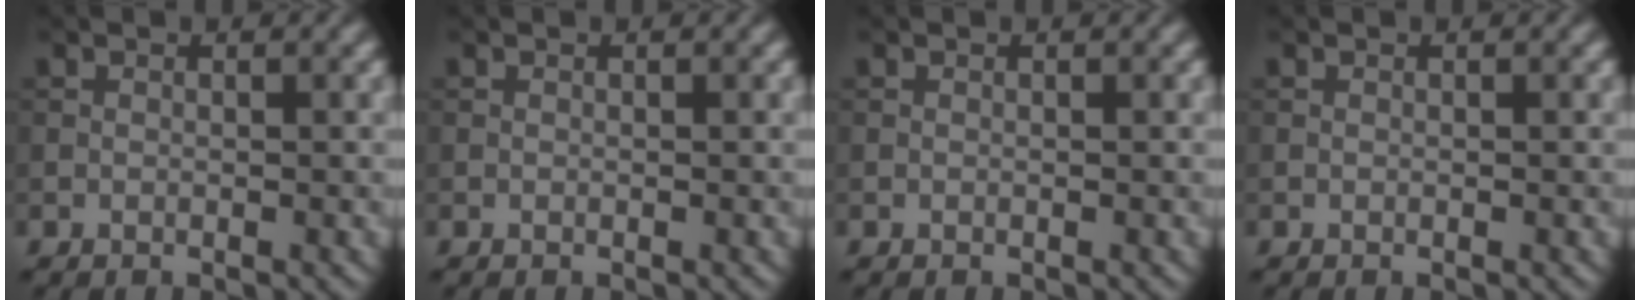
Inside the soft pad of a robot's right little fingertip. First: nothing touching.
{"total": 0.0}
{"total": 0.0}
{"total": 0.0}